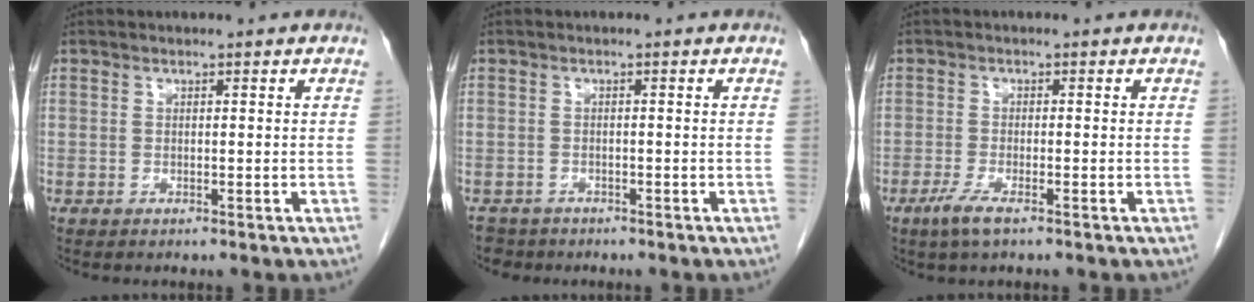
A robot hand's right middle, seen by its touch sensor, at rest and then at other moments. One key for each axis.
{"total": 2.6, "fx": -2.1, "fy": 1.4, "fz": -0.3, "tx": -0.001, "ty": 0.002, "tz": -0.036}
{"total": 3.2, "fx": -2.0, "fy": 0.4, "fz": 2.5, "tx": -0.058, "ty": -0.009, "tz": -0.040}